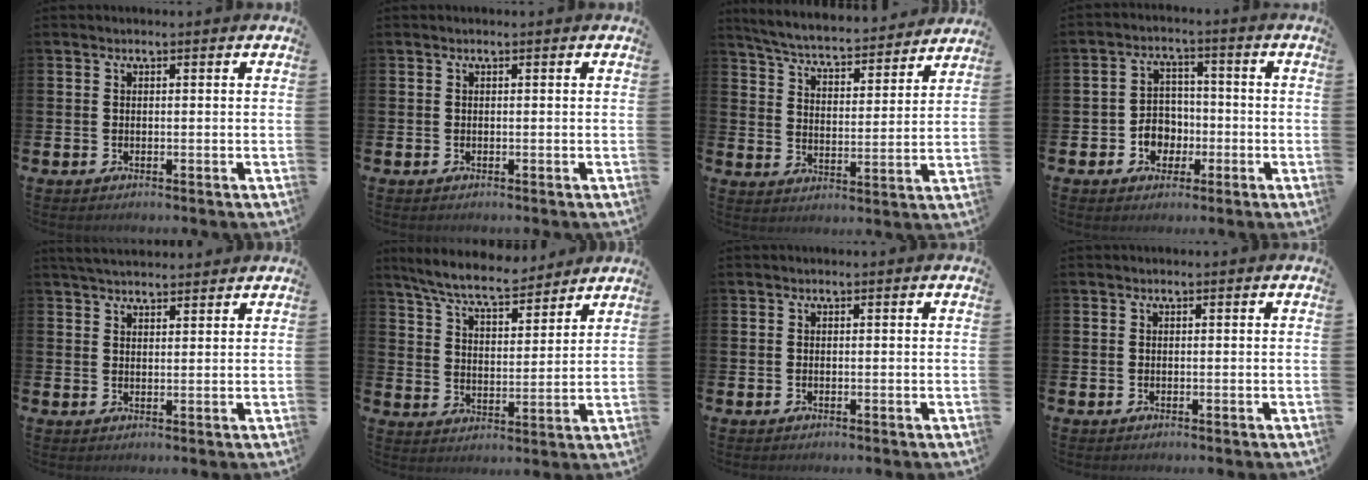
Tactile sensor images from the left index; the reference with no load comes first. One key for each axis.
{"total": 0.0}
{"total": 5.7, "fx": 5.5, "fy": 0.6, "fz": 1.1, "tx": -0.050, "ty": -0.049, "tz": 0.091}
{"total": 4.4, "fx": -1.3, "fy": 3.9, "fz": 1.5, "tx": -0.033, "ty": 0.005, "tz": -0.031}
{"total": 3.5, "fx": 3.4, "fy": 0.5, "fz": 0.6, "tx": -0.015, "ty": -0.012, "tz": 0.062}
{"total": 7.8, "fx": 7.2, "fy": 1.2, "fz": 2.7, "tx": -0.082, "ty": -0.035, "tz": 0.130}
{"total": 0.0}
{"total": 0.0}